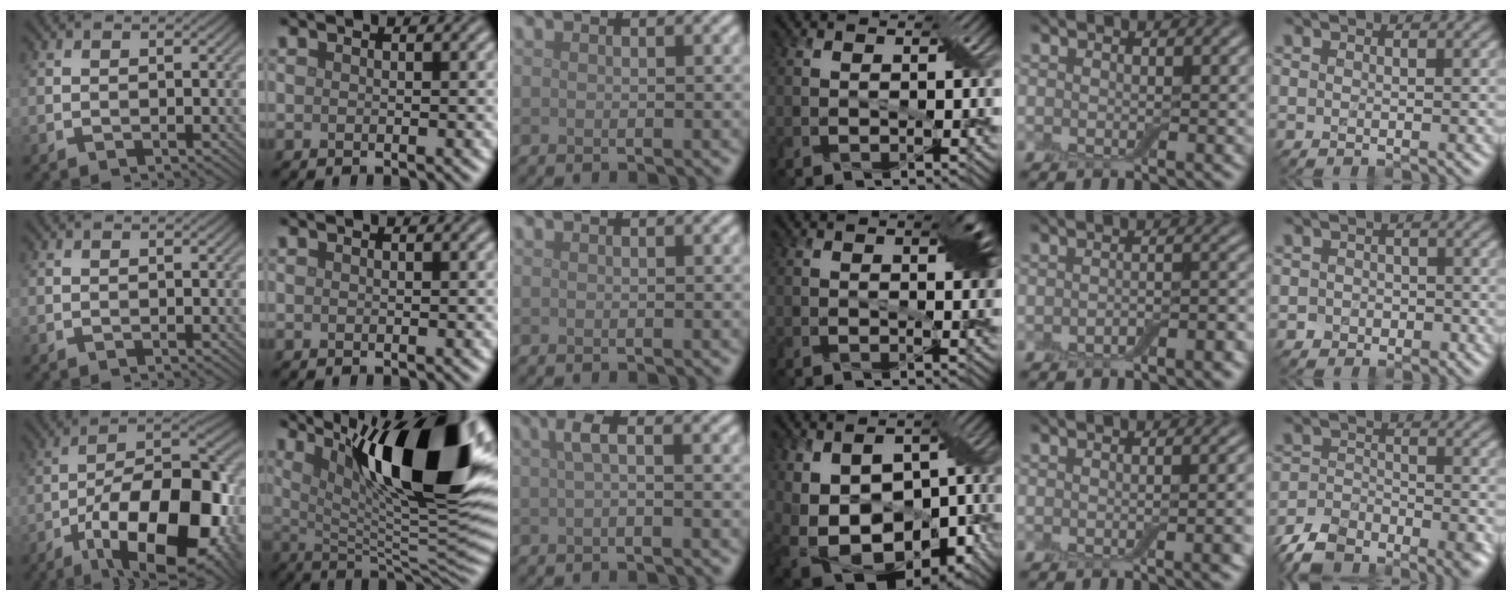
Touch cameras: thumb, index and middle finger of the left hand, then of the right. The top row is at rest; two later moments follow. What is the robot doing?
{"motion": "insert", "object": "backpack"}